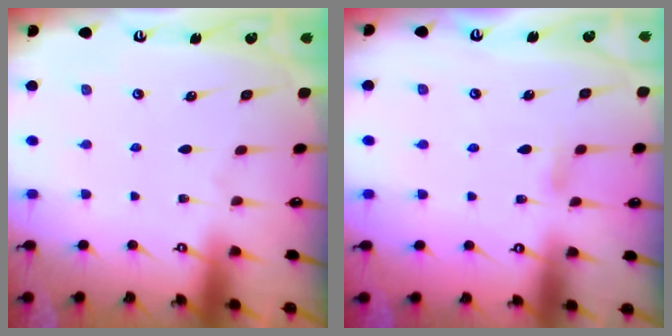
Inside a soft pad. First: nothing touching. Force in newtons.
{"total": 3.7, "press": 3.7, "slide": 0.4}